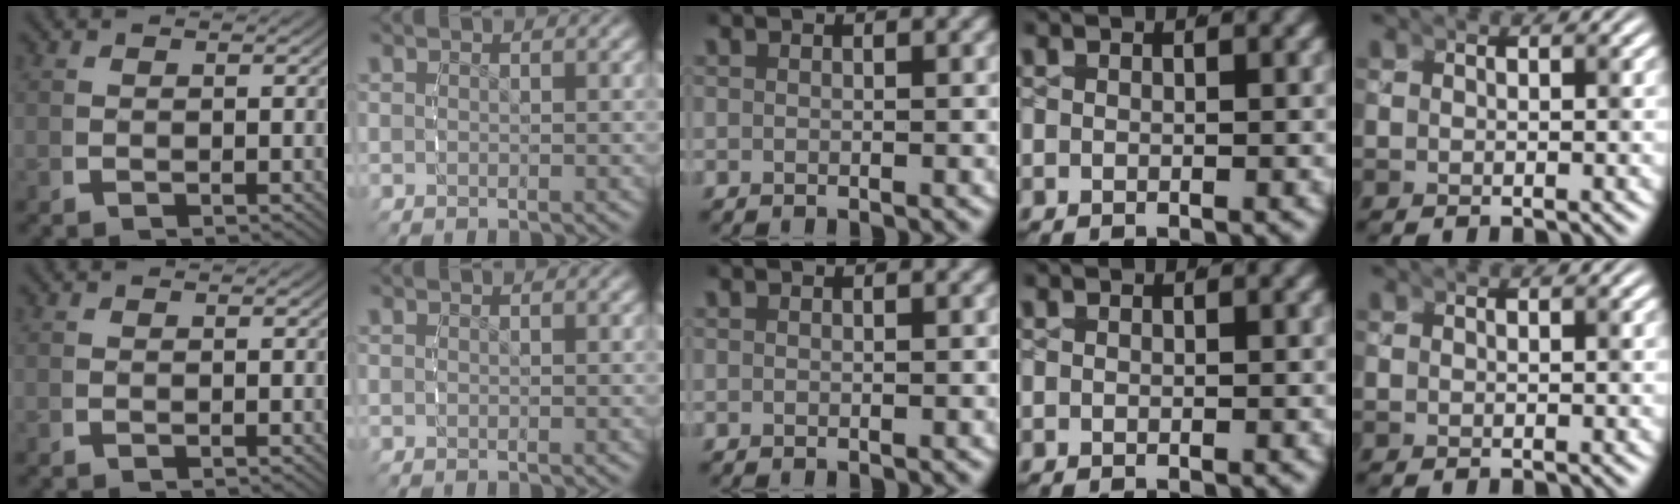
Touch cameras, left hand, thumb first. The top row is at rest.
{}